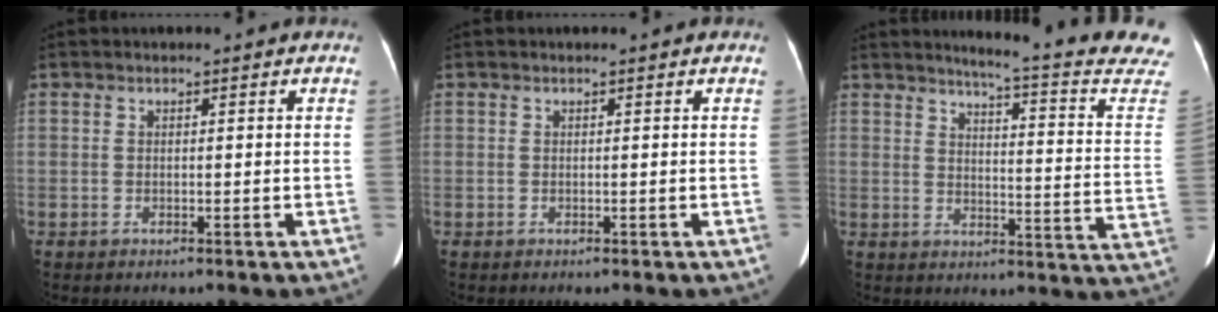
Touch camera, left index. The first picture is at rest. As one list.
[{"total": 0.0}, {"total": 19.2, "force": [17.4, -0.5, 8.2], "torque": [-0.105, -0.093, 0.189]}]